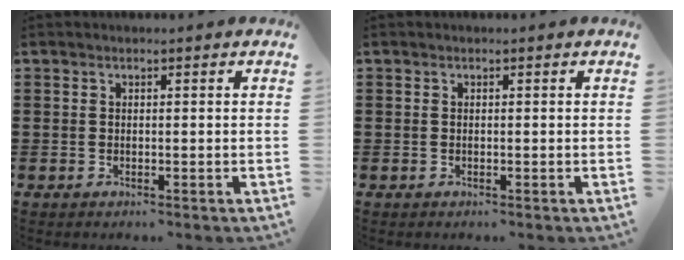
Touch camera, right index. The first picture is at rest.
{"total": 0.0}